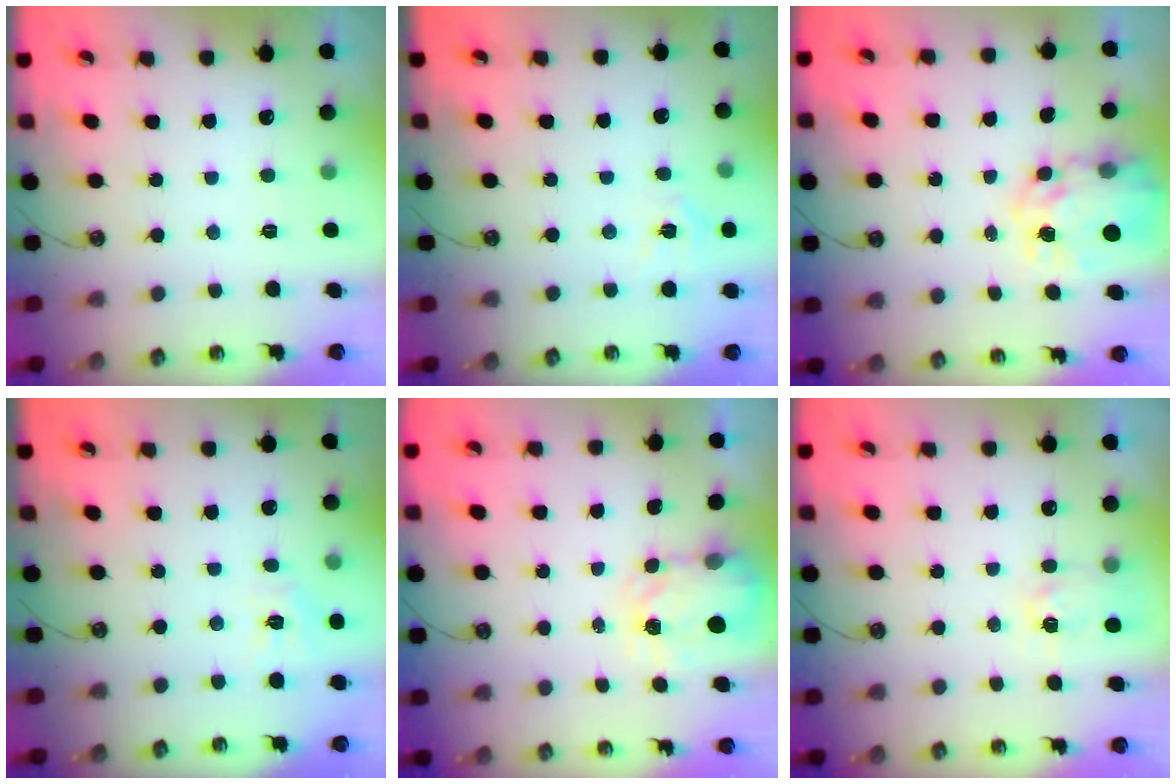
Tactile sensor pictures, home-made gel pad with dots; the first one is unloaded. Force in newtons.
{"total": 5.6, "press": 5.6, "slide": 0.5}
{"total": 10.5, "press": 10.5, "slide": 1.0}
{"total": 8.3, "press": 8.2, "slide": 0.9}
{"total": 3.4, "press": 3.4, "slide": 0.4}
{"total": 4.4, "press": 4.4, "slide": 0.5}